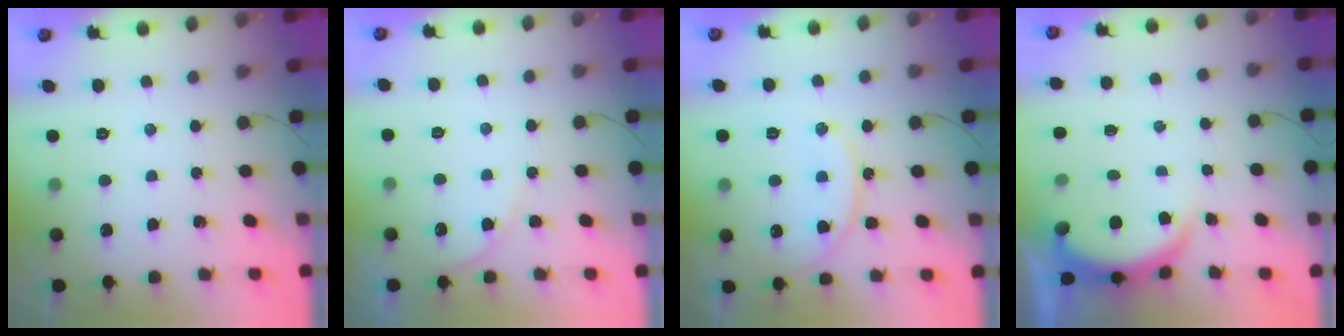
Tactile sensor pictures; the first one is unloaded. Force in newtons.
{"total": 4.8, "press": 4.8, "slide": 0.5}
{"total": 13.8, "press": 13.8, "slide": 1.3}
{"total": 4.0, "press": 4.0, "slide": 0.6}